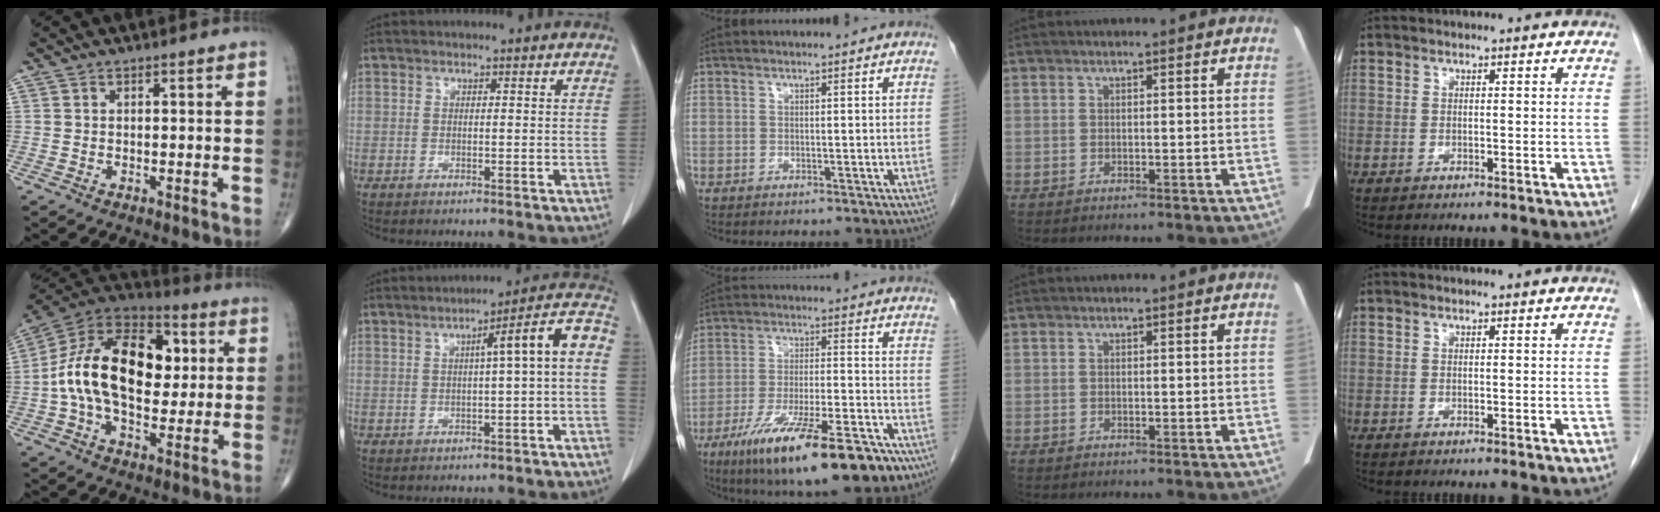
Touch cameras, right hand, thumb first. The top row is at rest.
{"thumb": {"total": 23.1, "force": [1.8, 14.0, 18.3], "torque": [-0.306, 0.021, 0.020]}, "index": {"total": 8.3, "force": [-0.4, 0.1, 8.2], "torque": [-0.102, 0.028, -0.012]}, "middle": {"total": 19.8, "force": [-12.6, 3.5, 14.9], "torque": [-0.210, -0.027, -0.205]}}